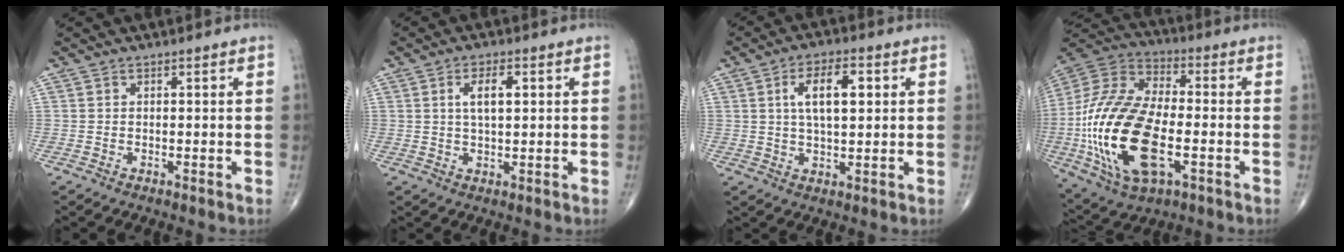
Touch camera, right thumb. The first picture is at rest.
{"total": 4.9, "force": [1.3, 2.0, 4.3], "torque": [-0.076, 0.001, 0.025]}
{"total": 8.7, "force": [2.2, 3.9, 7.5], "torque": [-0.119, 0.003, 0.038]}
{"total": 26.1, "force": [-5.1, 13.1, 22.1], "torque": [-0.468, 0.006, -0.085]}